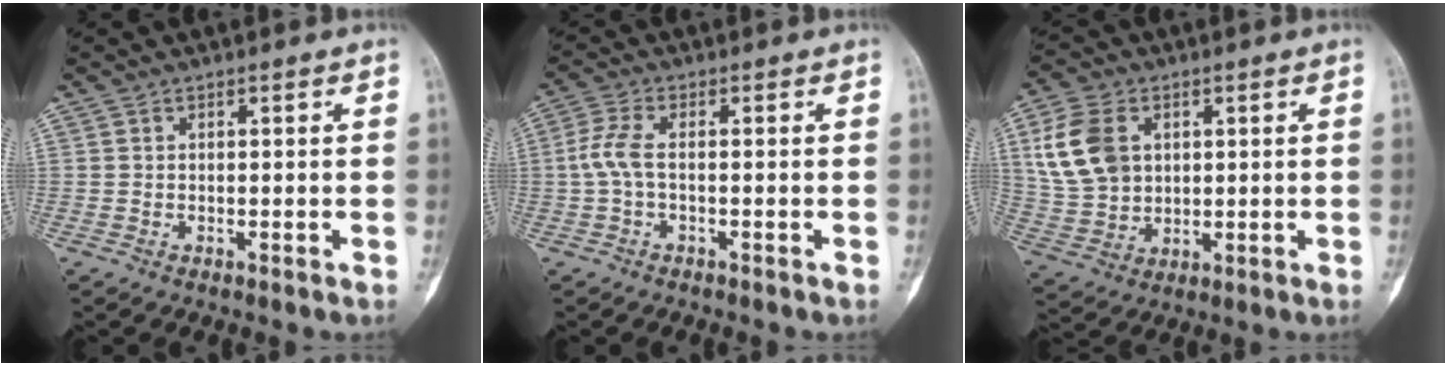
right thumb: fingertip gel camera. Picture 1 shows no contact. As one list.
[{"total": 4.3, "force": [-0.5, 1.6, 3.9], "torque": [-0.104, 0.007, -0.017]}, {"total": 12.1, "force": [3.4, 8.9, 7.5], "torque": [-0.135, -0.002, 0.073]}]